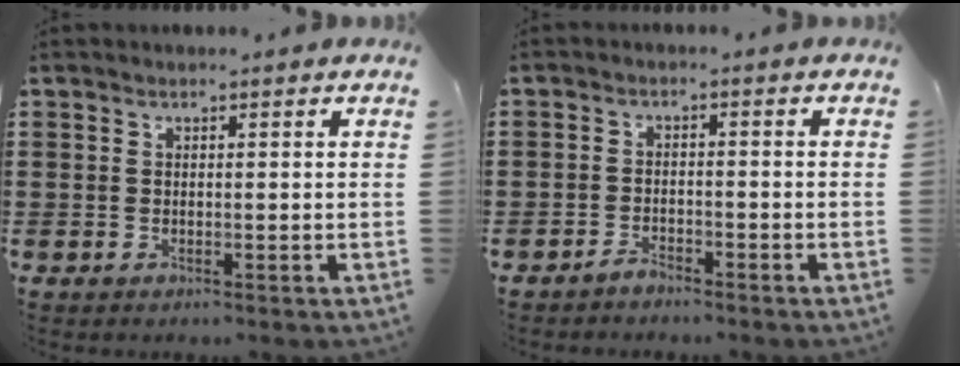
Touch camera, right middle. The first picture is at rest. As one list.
[{"total": 2.3, "force": [-2.2, 0.7, 0.1], "torque": [-0.008, 0.005, -0.047]}]